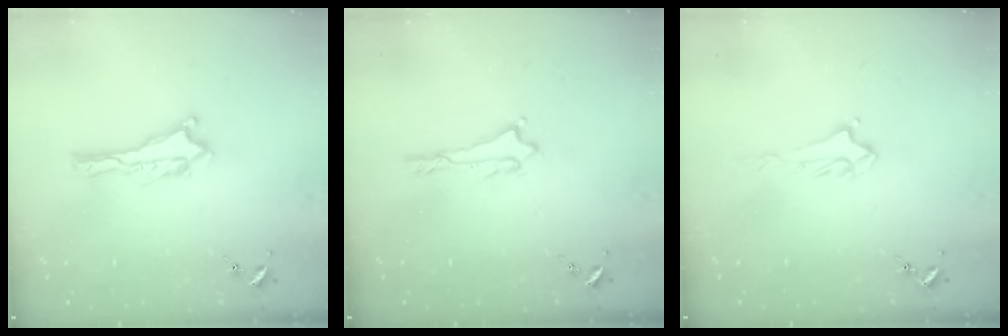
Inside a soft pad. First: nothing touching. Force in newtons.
{"total": 0.0}
{"total": 3.2, "press": 3.2, "slide": 0.5}